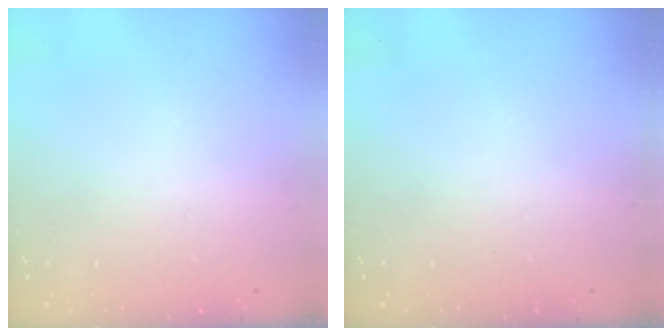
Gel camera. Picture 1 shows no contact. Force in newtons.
{"total": 0.0}